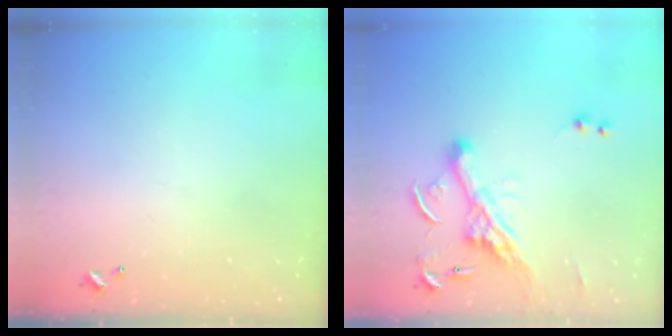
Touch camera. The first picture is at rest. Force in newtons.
{"total": 8.5, "press": 8.4, "slide": 1.3}